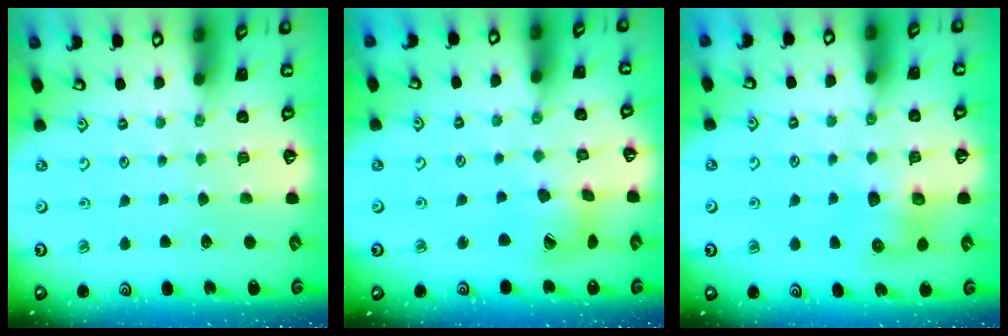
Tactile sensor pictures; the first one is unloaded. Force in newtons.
{"total": 14.0, "press": 13.9, "slide": 1.8}
{"total": 7.6, "press": 7.5, "slide": 1.0}